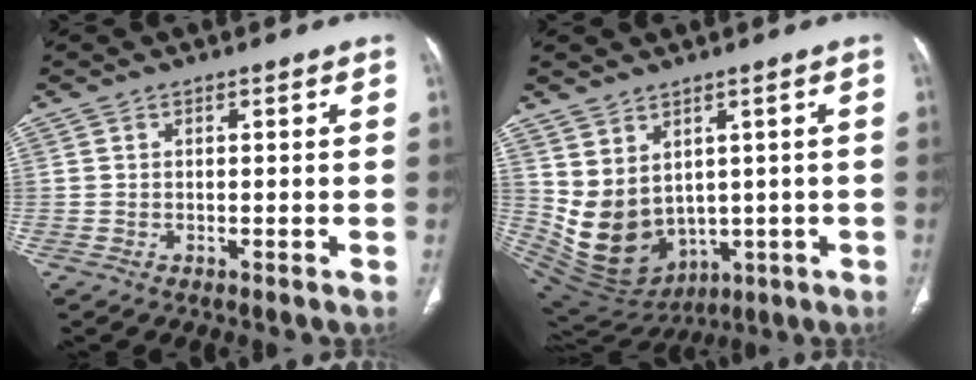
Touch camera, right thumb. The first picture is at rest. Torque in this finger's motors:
{"motor_torque": [-0.86, 0.99, 0.88, 0.81, 0.38]}